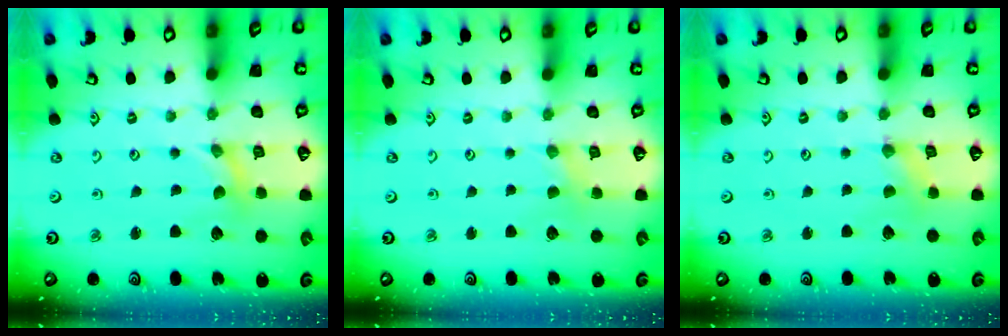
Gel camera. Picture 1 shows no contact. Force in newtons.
{"total": 1.8, "press": 1.7, "slide": 0.4}
{"total": 1.3, "press": 1.3, "slide": 0.3}